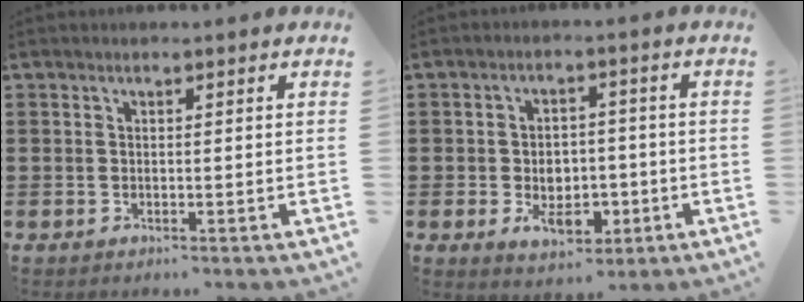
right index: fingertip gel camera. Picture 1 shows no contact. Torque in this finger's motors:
{"motor_torque": [1.36, 0.78, 0.28, 0.05]}